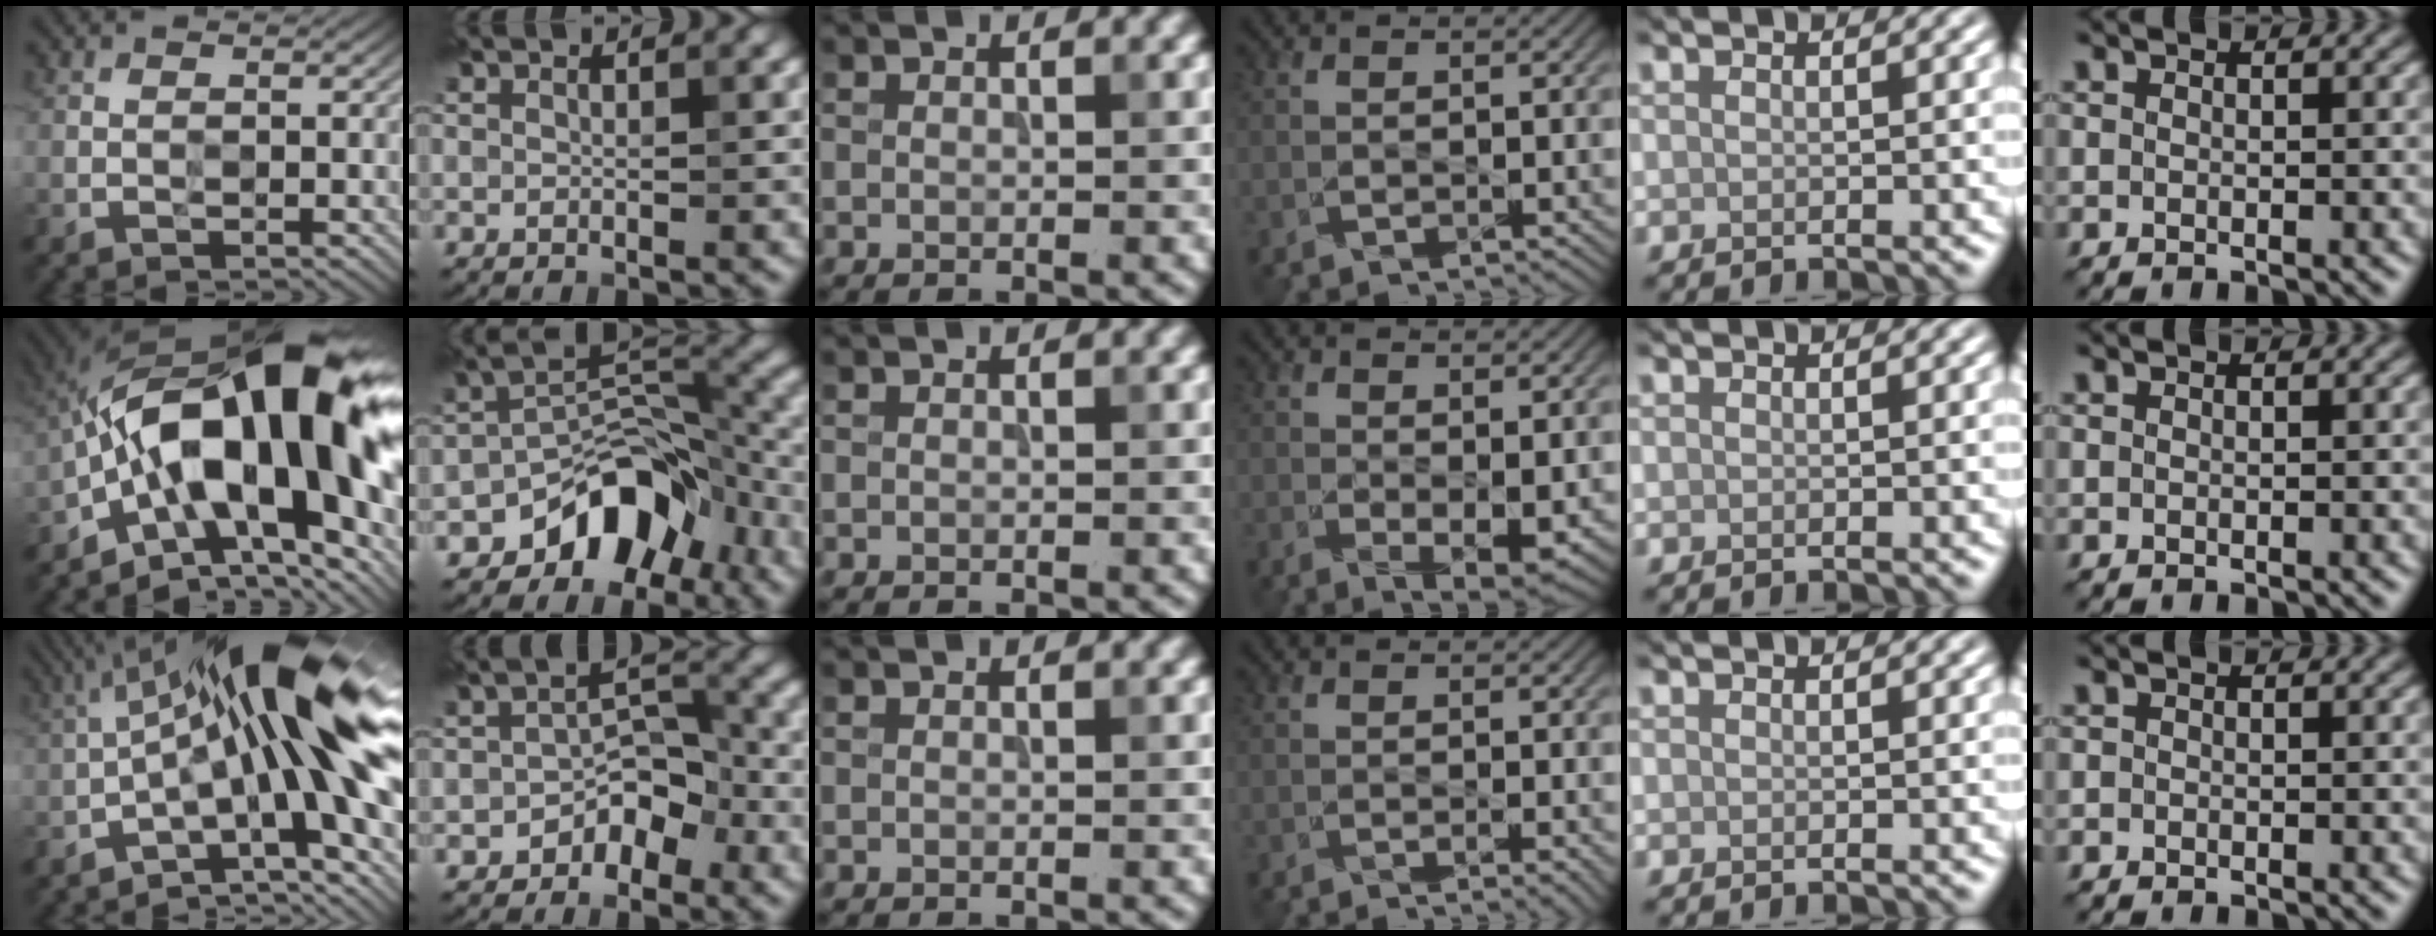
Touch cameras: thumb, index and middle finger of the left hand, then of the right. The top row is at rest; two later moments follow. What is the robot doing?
{"motion": "wipe", "object": "glasses"}